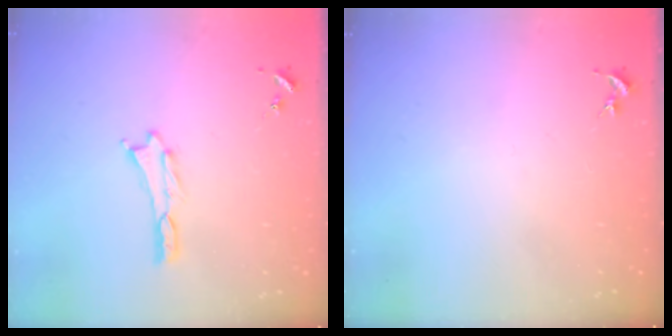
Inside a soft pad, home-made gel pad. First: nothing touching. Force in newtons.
{"total": 0.0}